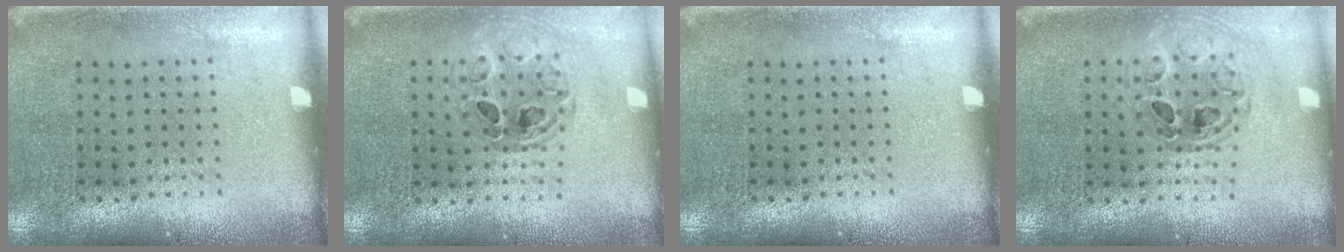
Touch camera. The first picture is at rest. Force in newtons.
{"total": 0.9, "press": 0.8, "slide": 0.1}
{"total": 0.0}
{"total": 0.7, "press": 0.7, "slide": 0.1}